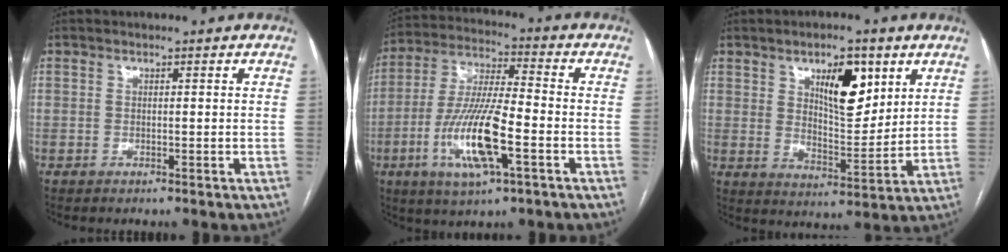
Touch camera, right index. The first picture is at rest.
{"total": 14.4, "force": [-4.8, 2.4, 13.4], "torque": [-0.273, -0.009, -0.086]}
{"total": 10.2, "force": [4.9, 4.0, 8.1], "torque": [-0.131, 0.001, 0.086]}